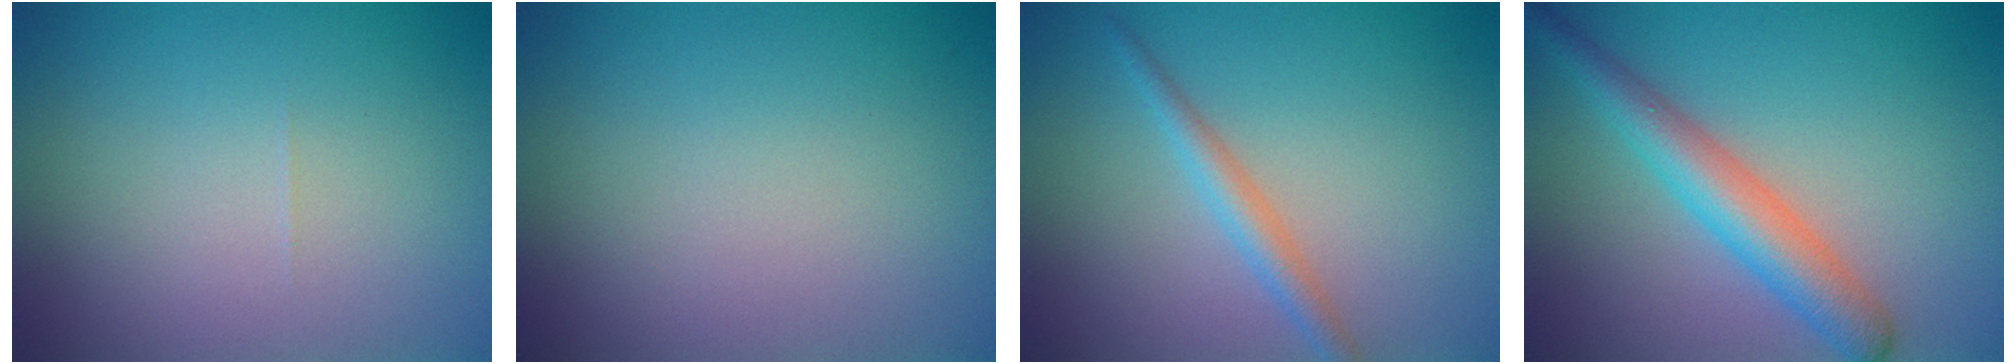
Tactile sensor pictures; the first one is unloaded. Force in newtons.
{"total": 0.0}
{"total": 2.2, "press": 2.2, "slide": 0.0}
{"total": 4.8, "press": 4.8, "slide": 0.1}